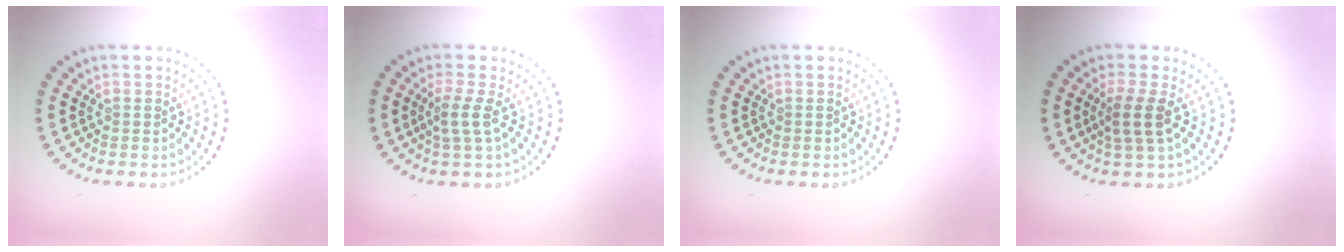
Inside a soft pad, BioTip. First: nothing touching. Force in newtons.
{"total": 1.9, "press": 1.5, "slide": 1.2}
{"total": 0.0}
{"total": 2.6, "press": 2.1, "slide": 1.4}